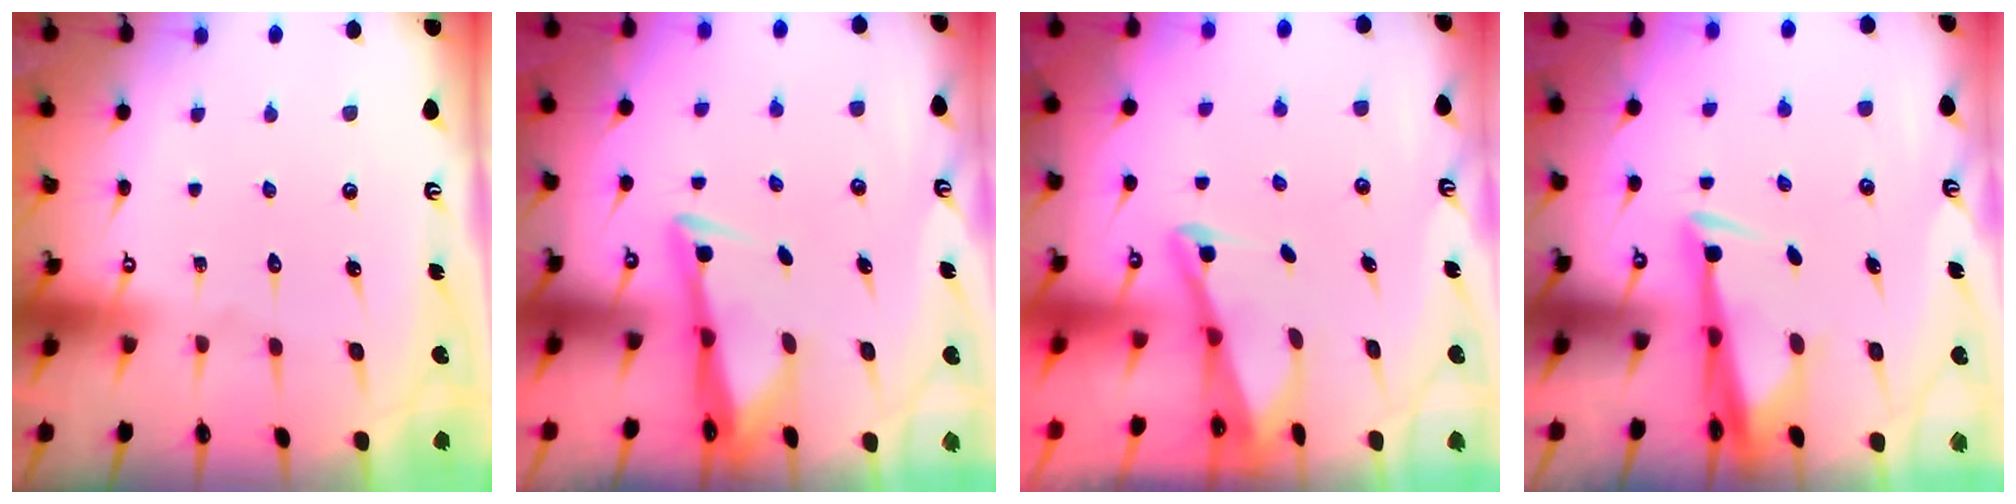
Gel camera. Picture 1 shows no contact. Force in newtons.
{"total": 3.3, "press": 3.2, "slide": 0.9}
{"total": 2.0, "press": 2.0, "slide": 0.4}
{"total": 3.3, "press": 3.3, "slide": 0.8}